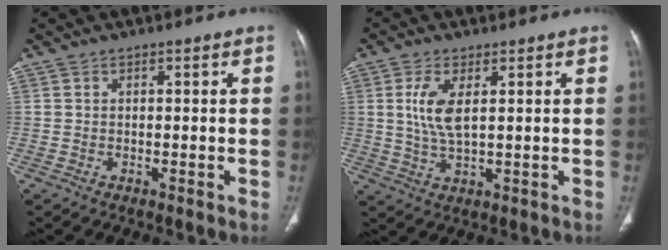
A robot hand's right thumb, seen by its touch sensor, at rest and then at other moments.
{"total": 6.3, "force": [1.5, 2.5, 5.6], "torque": [-0.124, -0.011, 0.035]}